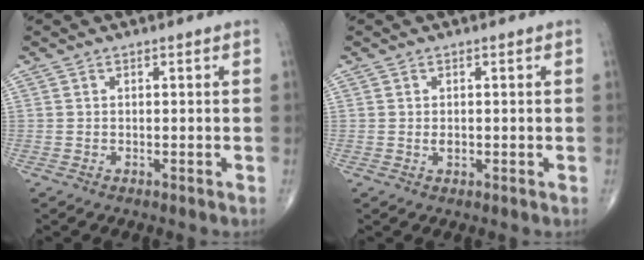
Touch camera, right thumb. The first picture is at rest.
{"total": 1.2, "force": [0.0, 0.8, 0.9], "torque": [-0.014, -0.002, 0.001]}